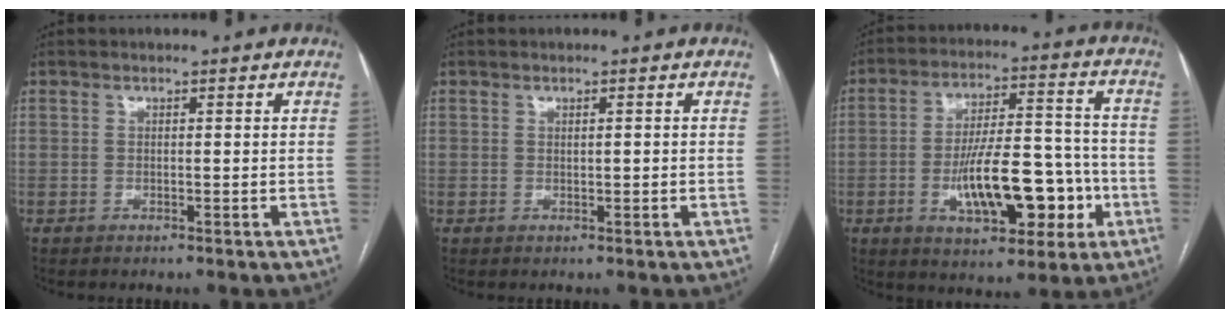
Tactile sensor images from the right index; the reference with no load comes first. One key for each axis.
{"total": 0.6, "fx": 0.1, "fy": 0.2, "fz": 0.6, "tx": -0.010, "ty": -0.001, "tz": 0.003}
{"total": 15.0, "fx": -4.3, "fy": 5.5, "fz": 13.3, "tx": -0.218, "ty": 0.021, "tz": -0.059}